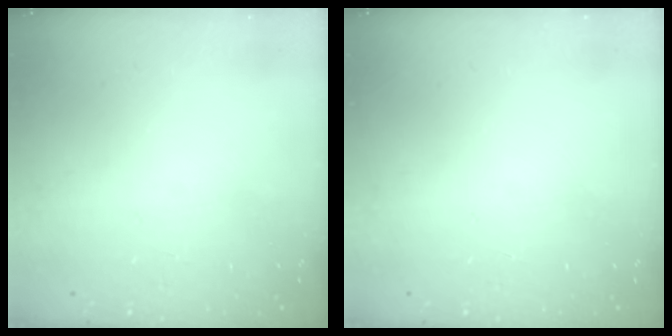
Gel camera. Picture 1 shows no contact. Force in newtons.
{"total": 0.0}